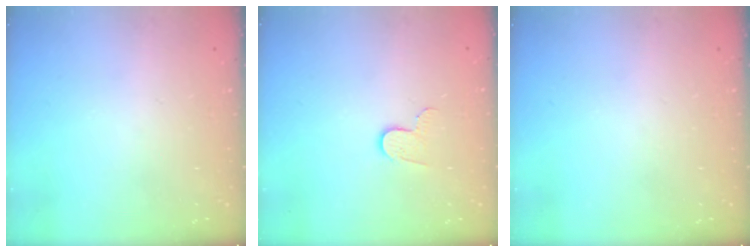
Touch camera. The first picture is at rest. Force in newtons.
{"total": 4.9, "press": 4.9, "slide": 0.5}
{"total": 0.0}